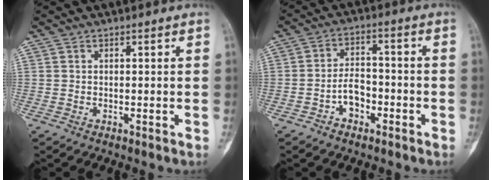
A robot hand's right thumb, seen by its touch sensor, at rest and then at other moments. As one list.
[{"total": 5.8, "force": [-2.7, 3.8, 3.4], "torque": [-0.044, 0.031, -0.053]}]